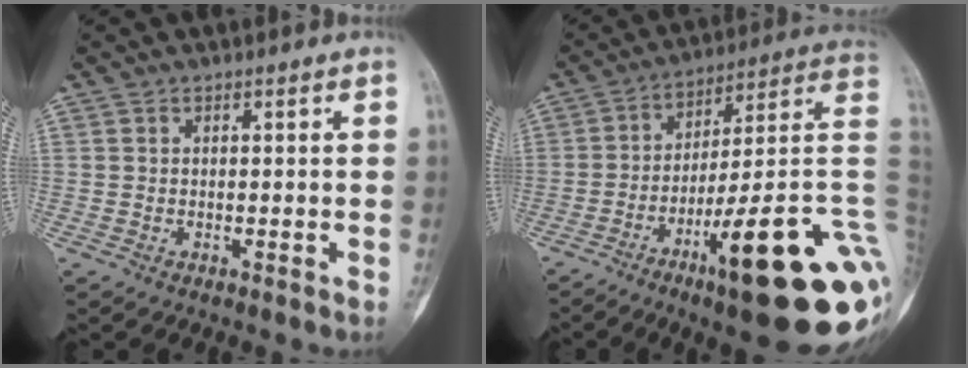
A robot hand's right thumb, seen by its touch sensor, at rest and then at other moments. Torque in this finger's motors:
{"motor_torque": [3.60, 1.41, 1.44, -1.33, 0.51]}